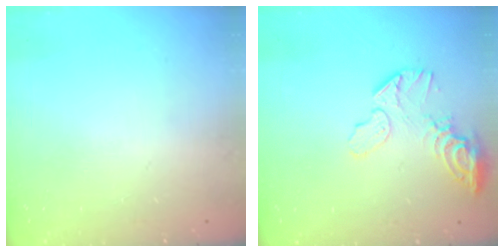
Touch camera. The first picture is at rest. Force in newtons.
{"total": 10.4, "press": 10.3, "slide": 1.6}